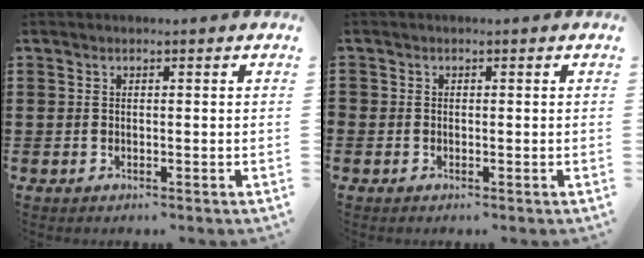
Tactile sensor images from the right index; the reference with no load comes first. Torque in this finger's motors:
{"motor_torque": [0.89, 1.24, 0.32, 0.08]}